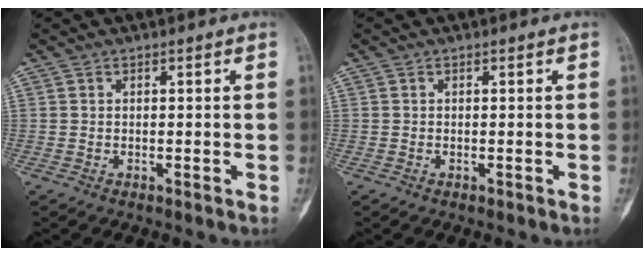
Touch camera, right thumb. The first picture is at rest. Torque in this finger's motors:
{"motor_torque": [0.10, 0.02, 0.06, -0.01, -0.02]}